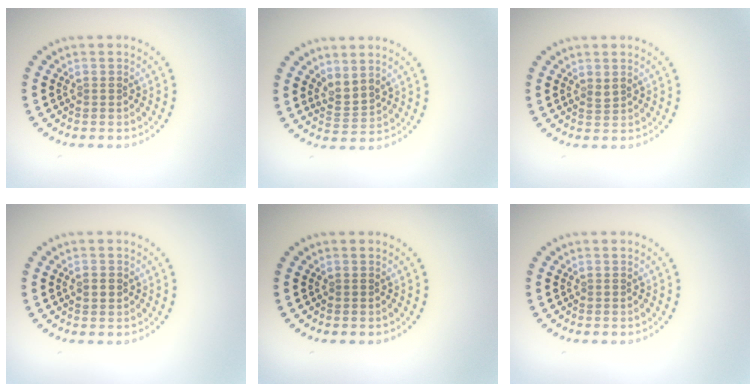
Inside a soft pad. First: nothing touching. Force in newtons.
{"total": 2.1, "press": 1.4, "slide": 1.6}
{"total": 0.6, "press": 0.5, "slide": 0.3}
{"total": 1.2, "press": 1.1, "slide": 0.3}
{"total": 0.0}
{"total": 0.0}